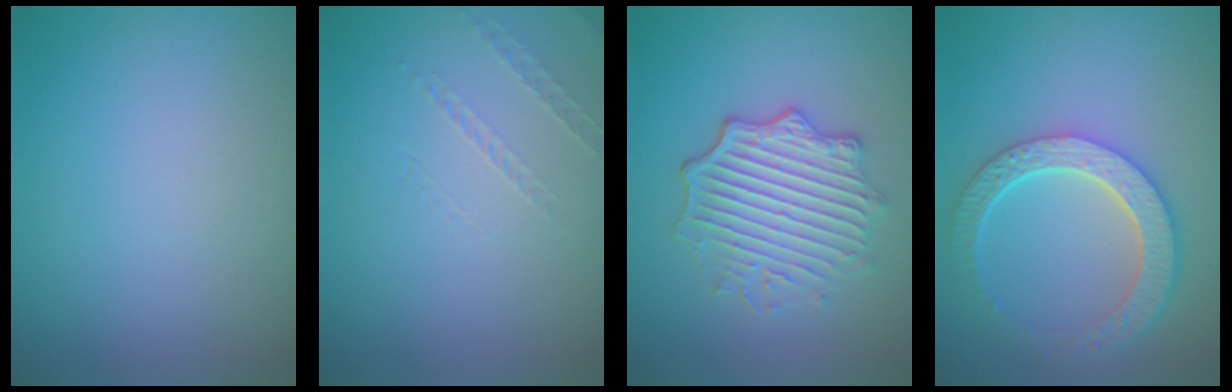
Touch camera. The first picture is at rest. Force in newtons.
{"total": 0.9, "press": 0.1, "slide": 0.9}
{"total": 4.9, "press": 4.1, "slide": 2.6}
{"total": 5.9, "press": 4.5, "slide": 3.7}